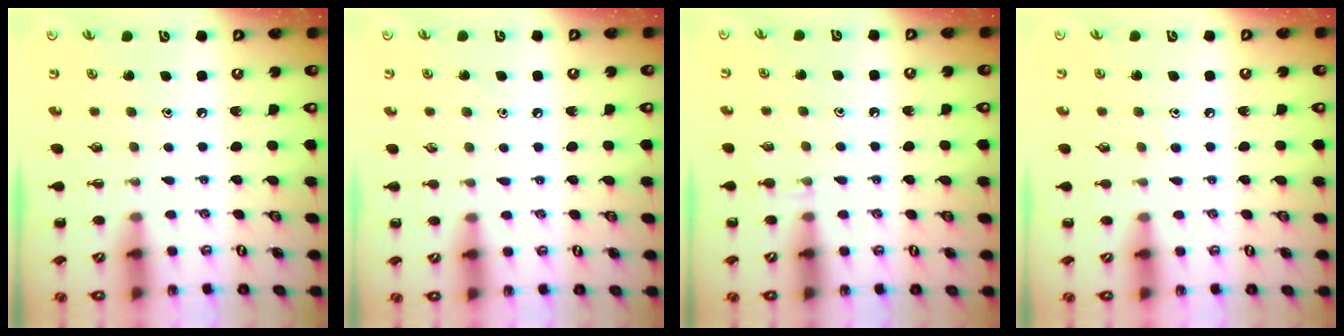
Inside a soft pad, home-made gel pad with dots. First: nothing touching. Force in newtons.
{"total": 3.9, "press": 3.7, "slide": 1.3}
{"total": 4.0, "press": 3.8, "slide": 1.3}
{"total": 5.3, "press": 4.9, "slide": 2.0}